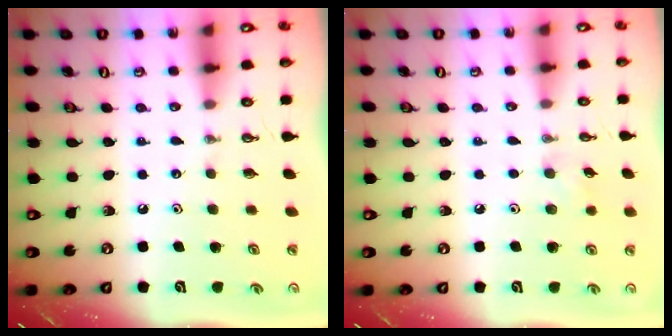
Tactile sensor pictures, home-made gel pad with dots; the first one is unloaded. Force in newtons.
{"total": 5.2, "press": 5.0, "slide": 1.7}